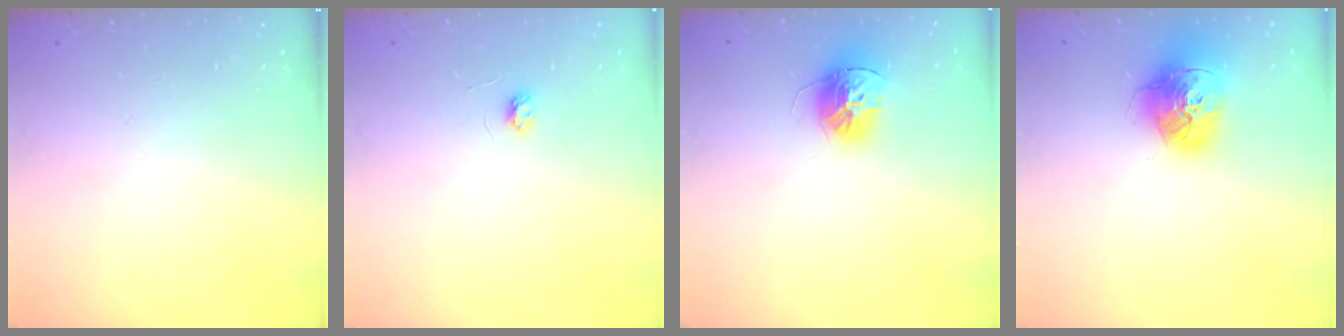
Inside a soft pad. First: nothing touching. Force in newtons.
{"total": 3.1, "press": 3.1, "slide": 0.4}
{"total": 13.5, "press": 13.5, "slide": 1.0}
{"total": 16.4, "press": 16.4, "slide": 1.7}